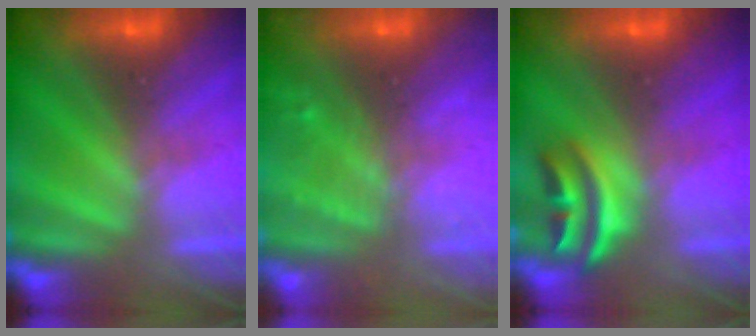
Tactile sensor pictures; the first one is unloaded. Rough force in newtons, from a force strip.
{"total": 6.7}
{"total": 2.9}